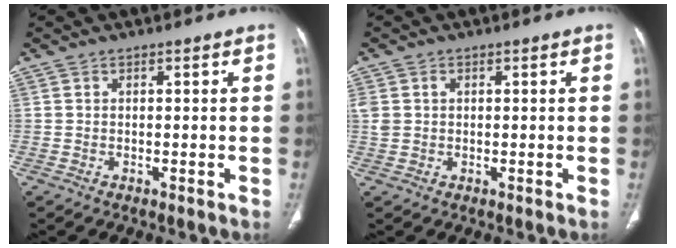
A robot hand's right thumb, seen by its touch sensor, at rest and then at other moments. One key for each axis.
{"total": 2.9, "fx": 0.6, "fy": 2.3, "fz": 1.6, "tx": -0.040, "ty": 0.010, "tz": 0.020}